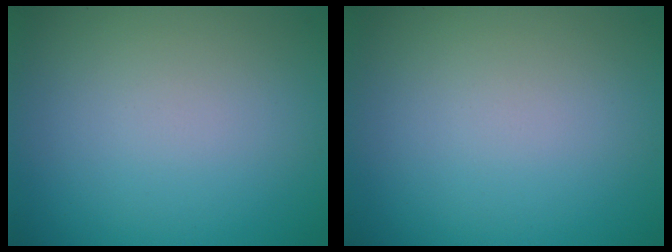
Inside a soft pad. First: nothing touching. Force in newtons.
{"total": 0.0}